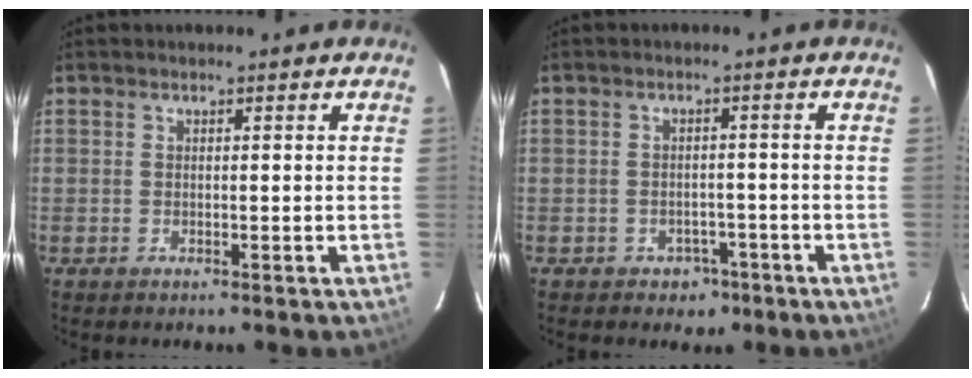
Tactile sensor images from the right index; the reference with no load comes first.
{"total": 4.2, "force": [-2.5, 3.3, 0.6], "torque": [-0.018, 0.018, -0.023]}